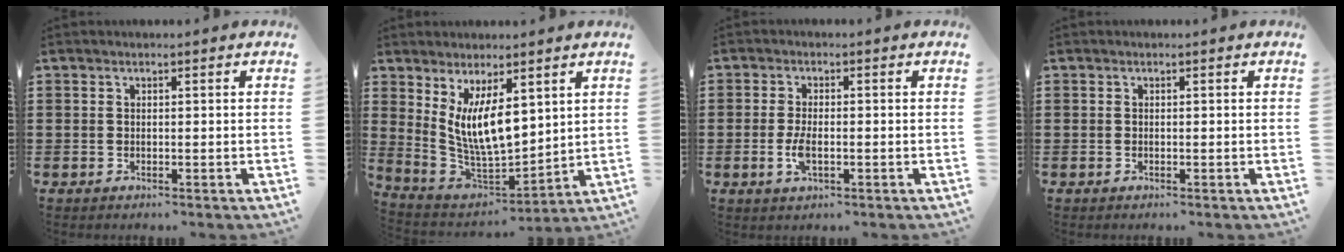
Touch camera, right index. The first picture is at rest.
{"total": 8.3, "force": [3.0, 3.2, 7.1], "torque": [-0.162, -0.021, 0.052]}
{"total": 3.6, "force": [-0.9, 1.4, 3.2], "torque": [-0.079, -0.005, -0.023]}
{"total": 0.0}